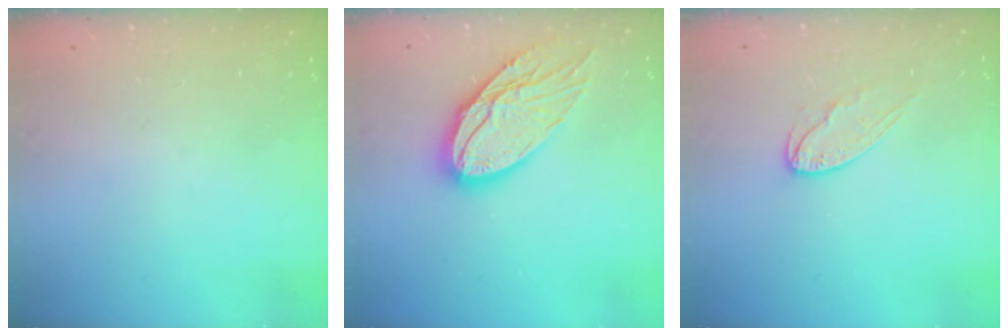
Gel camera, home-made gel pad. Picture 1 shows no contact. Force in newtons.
{"total": 16.2, "press": 16.1, "slide": 1.3}
{"total": 6.9, "press": 6.9, "slide": 0.2}